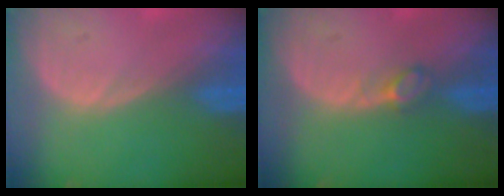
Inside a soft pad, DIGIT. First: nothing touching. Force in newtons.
{"total": 2.0, "press": 1.9, "slide": 0.2}